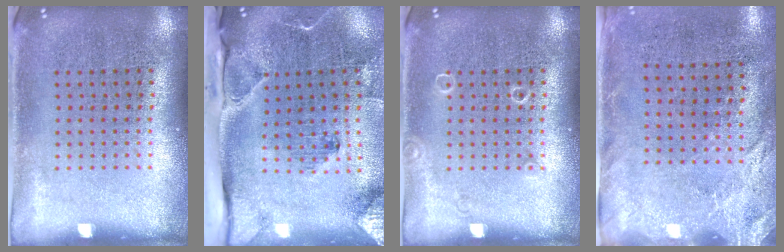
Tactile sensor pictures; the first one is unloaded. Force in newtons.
{"total": 3.2, "press": 2.4, "slide": 2.1}
{"total": 0.7, "press": 0.7, "slide": 0.1}
{"total": 2.6, "press": 2.1, "slide": 1.5}